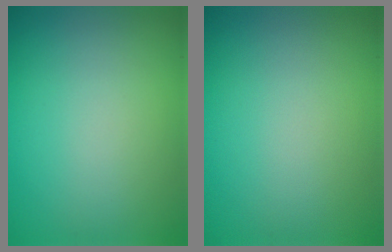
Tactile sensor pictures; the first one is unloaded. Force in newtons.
{"total": 0.0}